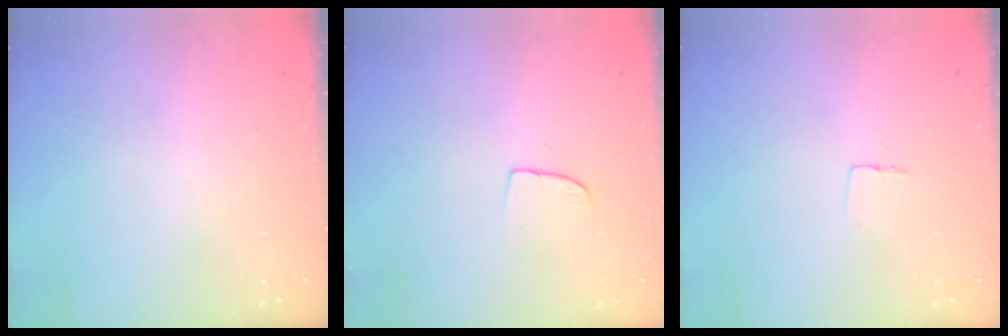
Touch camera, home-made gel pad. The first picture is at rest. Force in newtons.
{"total": 6.4, "press": 6.4, "slide": 0.5}
{"total": 3.1, "press": 3.1, "slide": 0.2}